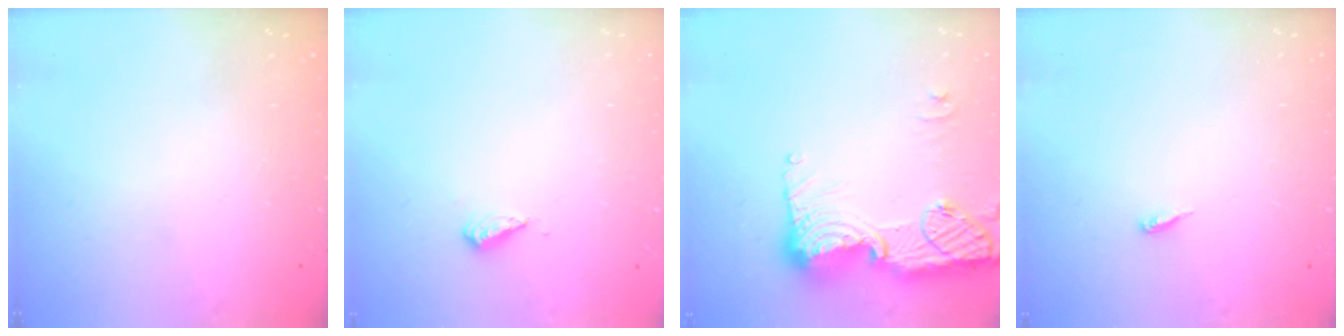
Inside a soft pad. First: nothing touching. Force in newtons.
{"total": 2.8, "press": 2.8, "slide": 0.7}
{"total": 16.5, "press": 16.5, "slide": 1.1}
{"total": 3.2, "press": 3.2, "slide": 0.2}